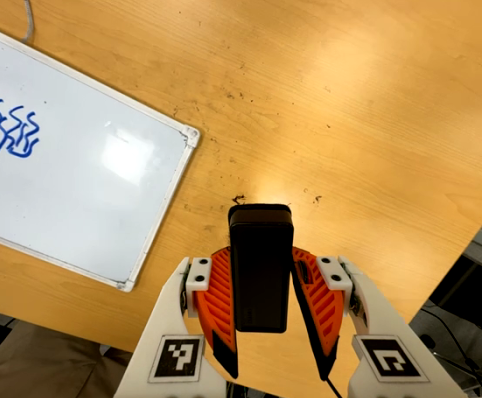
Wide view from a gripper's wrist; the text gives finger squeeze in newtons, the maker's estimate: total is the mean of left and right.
{"total": 5.3, "left": 4.3, "right": 6.2}